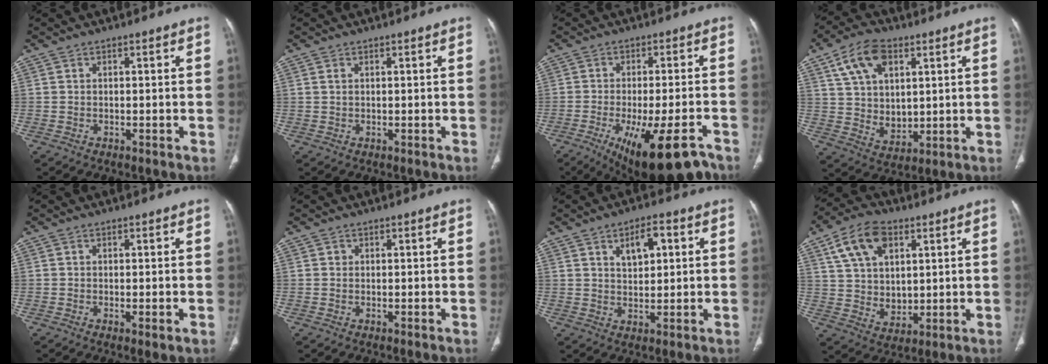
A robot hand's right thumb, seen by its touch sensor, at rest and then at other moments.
{"total": 0.7, "force": [0.3, 0.4, 0.4], "torque": [-0.010, 0.003, 0.007]}
{"total": 16.7, "force": [-10.8, 4.8, 11.9], "torque": [-0.152, 0.029, -0.158]}
{"total": 12.8, "force": [5.5, 8.0, 8.4], "torque": [-0.131, -0.021, 0.109]}
{"total": 1.8, "force": [-0.4, 0.3, 1.7], "torque": [-0.034, -0.009, -0.006]}
{"total": 0.5, "force": [0.1, 0.5, 0.1], "torque": [0.002, 0.003, 0.002]}
{"total": 6.1, "force": [2.3, 3.1, 4.6], "torque": [-0.059, -0.003, 0.039]}
{"total": 13.2, "force": [5.7, 8.5, 8.3], "torque": [-0.130, -0.015, 0.110]}